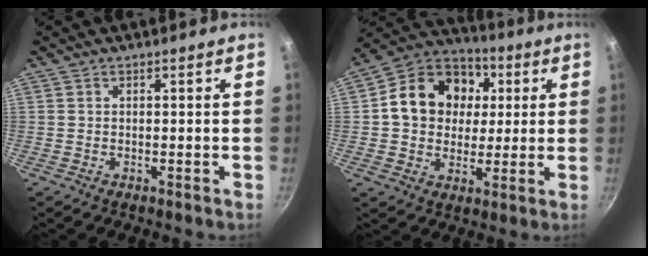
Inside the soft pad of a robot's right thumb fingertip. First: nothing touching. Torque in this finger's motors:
{"motor_torque": [0.69, 3.20, 0.60, -0.24, 0.09]}